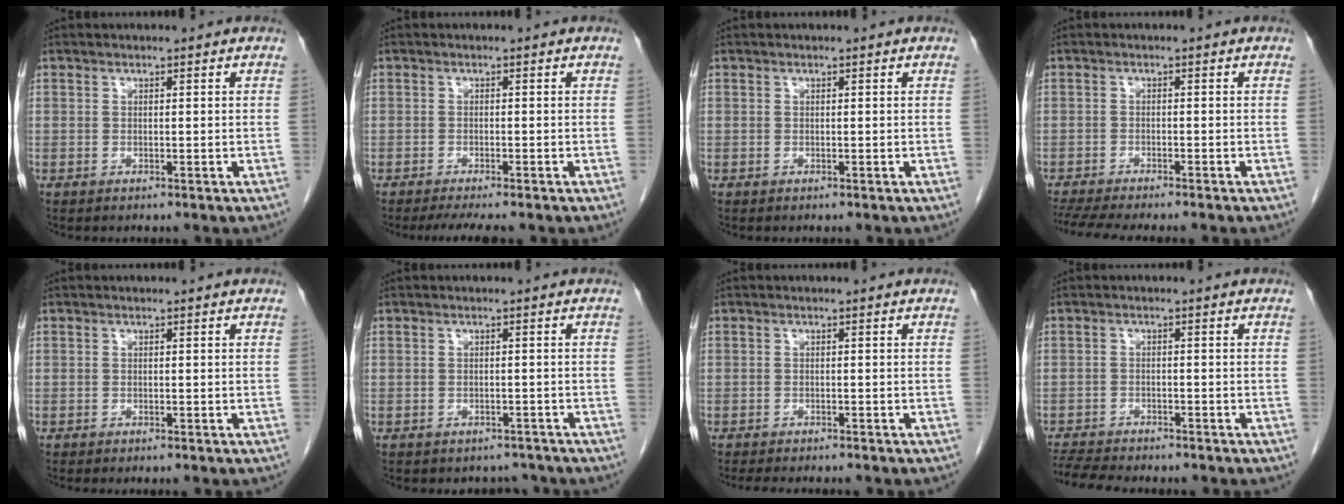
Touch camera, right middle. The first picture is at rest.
{"total": 4.6, "force": [-3.9, 0.3, 2.6], "torque": [-0.033, -0.009, -0.058]}
{"total": 0.0}
{"total": 9.5, "force": [-8.3, 0.5, 4.7], "torque": [-0.062, -0.012, -0.128]}
{"total": 3.0, "force": [-2.6, 0.5, 1.4], "torque": [-0.019, -0.004, -0.028]}
{"total": 4.2, "force": [-3.7, 2.0, 0.1], "torque": [0.002, 0.008, -0.044]}
{"total": 8.3, "force": [-7.3, 1.6, 3.6], "torque": [-0.045, -0.006, -0.095]}
{"total": 9.5, "force": [-8.6, 1.7, 3.7], "torque": [-0.062, -0.005, -0.129]}